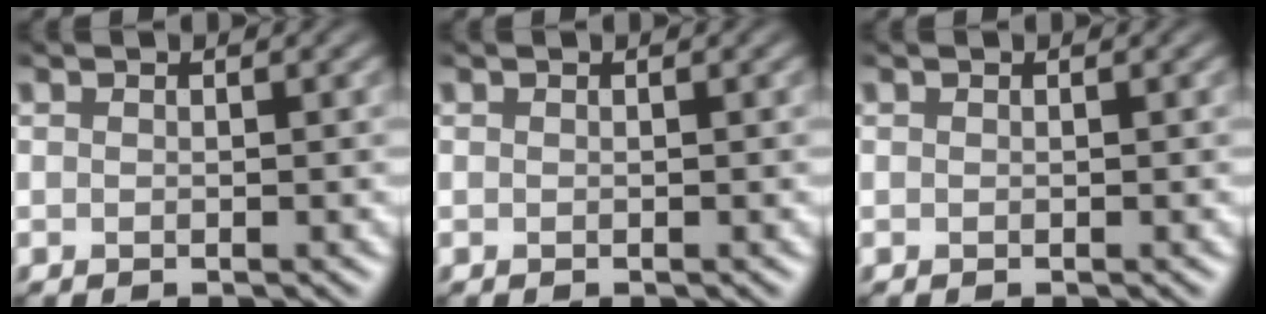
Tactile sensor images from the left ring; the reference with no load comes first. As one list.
[{"total": 0.0}, {"total": 0.0}]